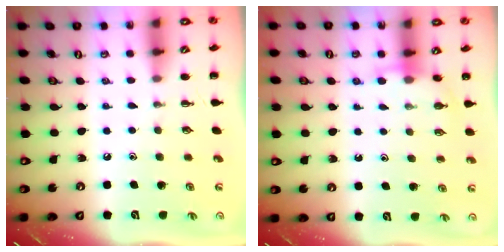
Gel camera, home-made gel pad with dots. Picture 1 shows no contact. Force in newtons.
{"total": 5.1, "press": 5.1, "slide": 0.5}